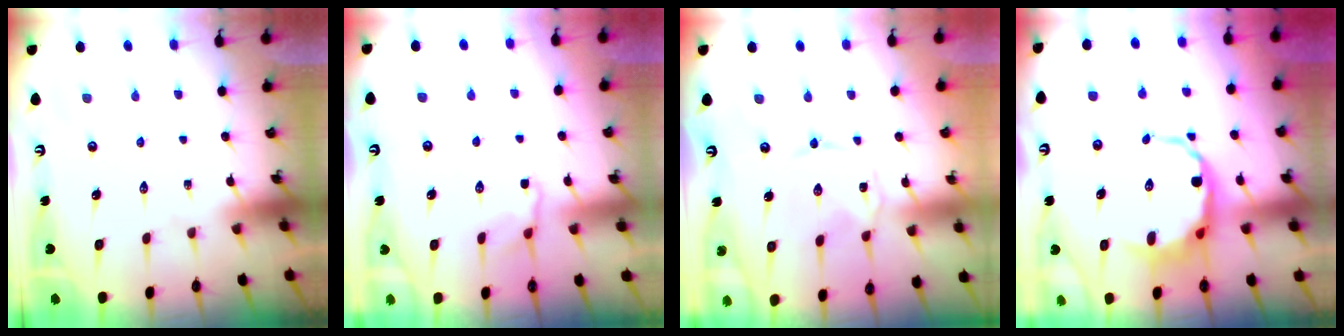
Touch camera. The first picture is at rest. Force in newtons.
{"total": 2.7, "press": 2.1, "slide": 1.7}
{"total": 0.6, "press": 0.6, "slide": 0.2}
{"total": 10.1, "press": 9.8, "slide": 2.5}